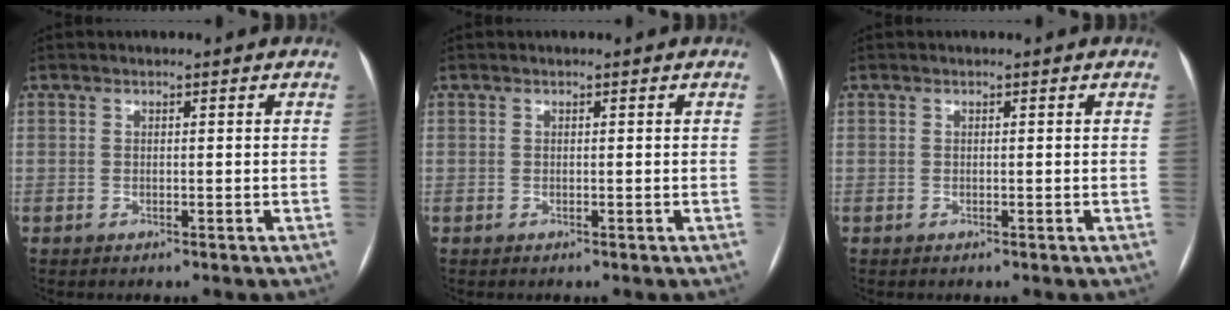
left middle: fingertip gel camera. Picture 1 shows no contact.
{"total": 0.0}
{"total": 0.0}